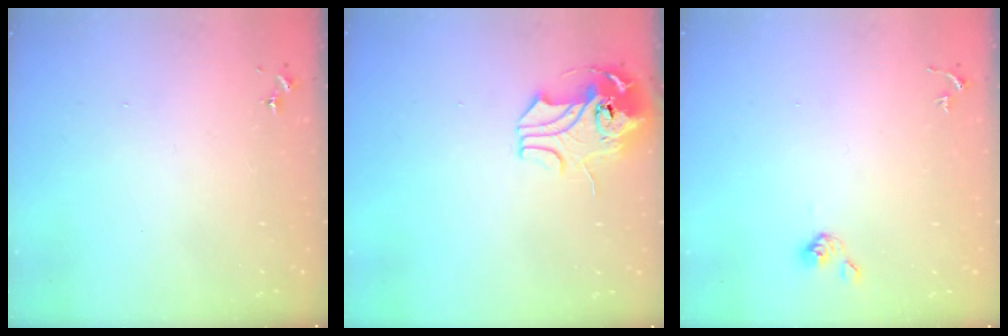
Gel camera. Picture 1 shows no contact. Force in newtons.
{"total": 12.2, "press": 12.1, "slide": 1.7}
{"total": 4.0, "press": 3.9, "slide": 0.8}